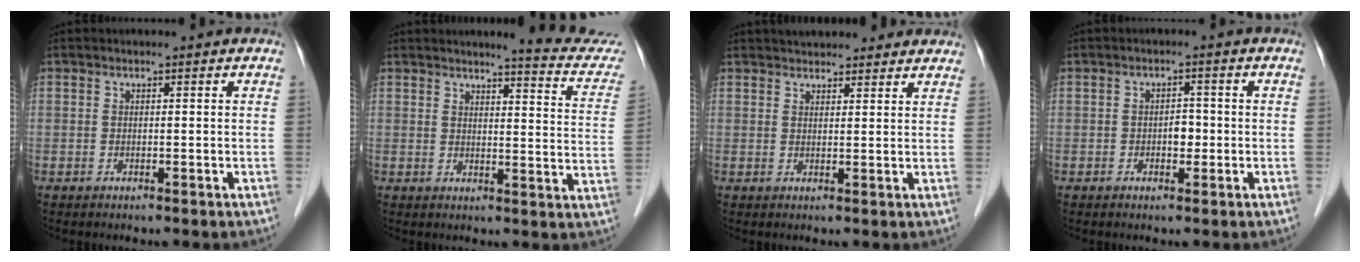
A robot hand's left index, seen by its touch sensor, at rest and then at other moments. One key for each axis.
{"total": 11.6, "fx": 11.0, "fy": 0.1, "fz": 3.5, "tx": -0.028, "ty": -0.057, "tz": 0.108}
{"total": 10.5, "fx": 9.4, "fy": 2.6, "fz": 3.9, "tx": -0.043, "ty": 0.030, "tz": 0.115}
{"total": 2.2, "fx": -0.5, "fy": 1.2, "fz": 1.8, "tx": -0.027, "ty": 0.004, "tz": -0.006}